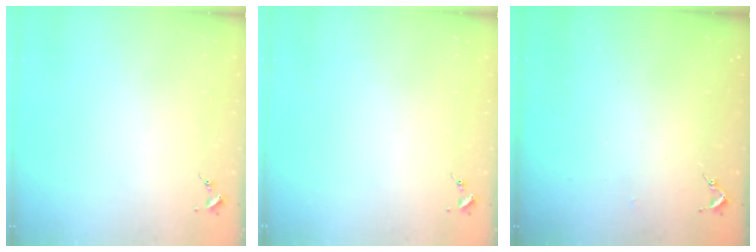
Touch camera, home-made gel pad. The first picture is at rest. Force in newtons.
{"total": 0.0}
{"total": 2.6, "press": 2.5, "slide": 0.3}